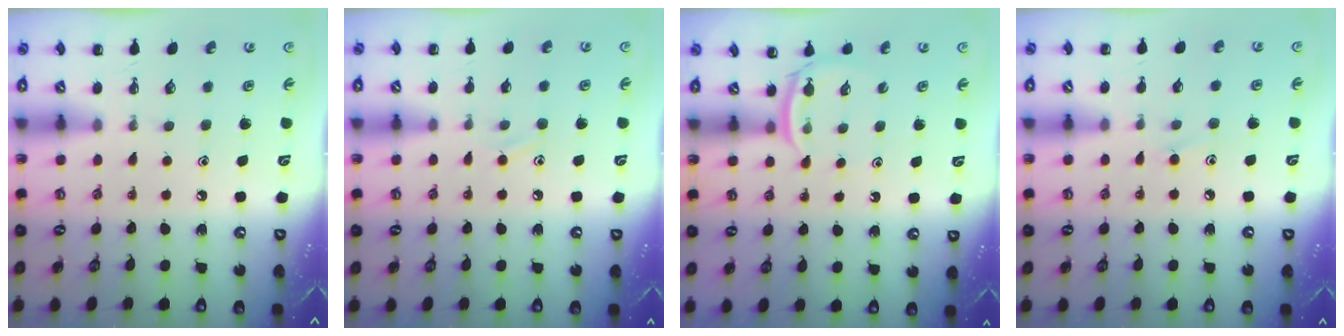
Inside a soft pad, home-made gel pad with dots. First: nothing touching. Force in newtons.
{"total": 7.4, "press": 7.1, "slide": 2.0}
{"total": 3.3, "press": 3.1, "slide": 1.2}
{"total": 7.1, "press": 6.7, "slide": 2.4}